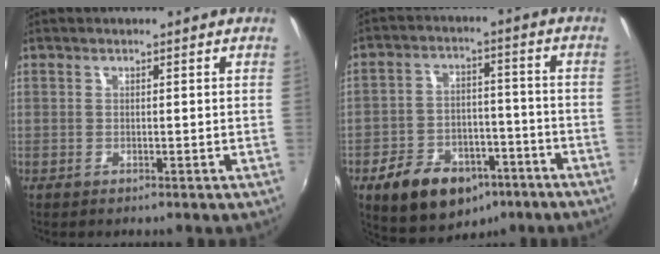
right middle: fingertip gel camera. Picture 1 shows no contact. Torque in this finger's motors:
{"motor_torque": [0.95, -1.17, 0.08, 0.09]}